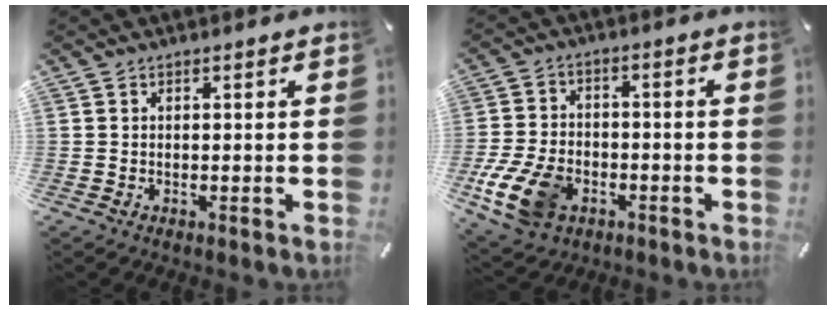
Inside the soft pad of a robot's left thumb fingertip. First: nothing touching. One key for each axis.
{"total": 12.3, "fx": -4.9, "fy": 8.4, "fz": 7.4, "tx": -0.156, "ty": 0.020, "tz": -0.086}